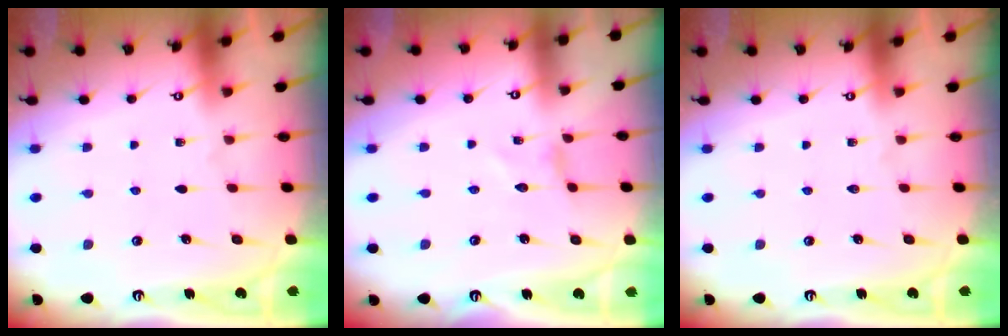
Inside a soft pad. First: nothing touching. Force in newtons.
{"total": 0.0}
{"total": 0.0}